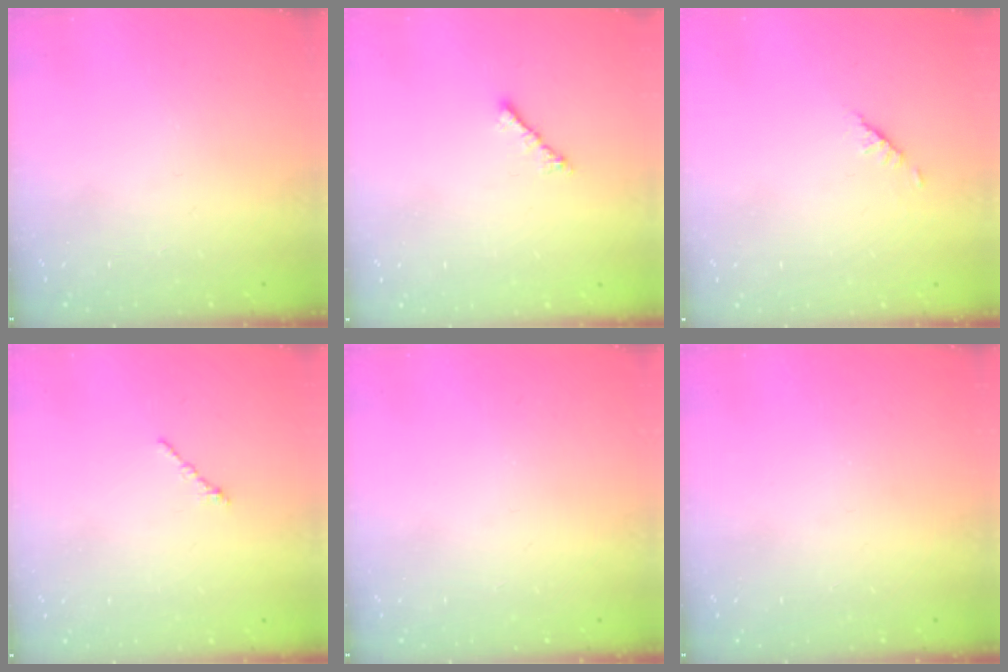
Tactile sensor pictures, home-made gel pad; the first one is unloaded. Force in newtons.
{"total": 1.8, "press": 1.8, "slide": 0.5}
{"total": 1.9, "press": 1.8, "slide": 0.5}
{"total": 1.2, "press": 1.1, "slide": 0.5}
{"total": 0.0}
{"total": 0.0}